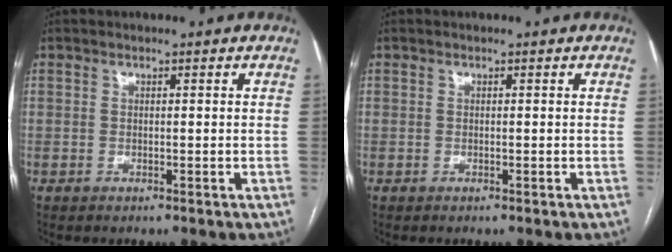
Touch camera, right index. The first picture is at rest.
{"total": 0.0}